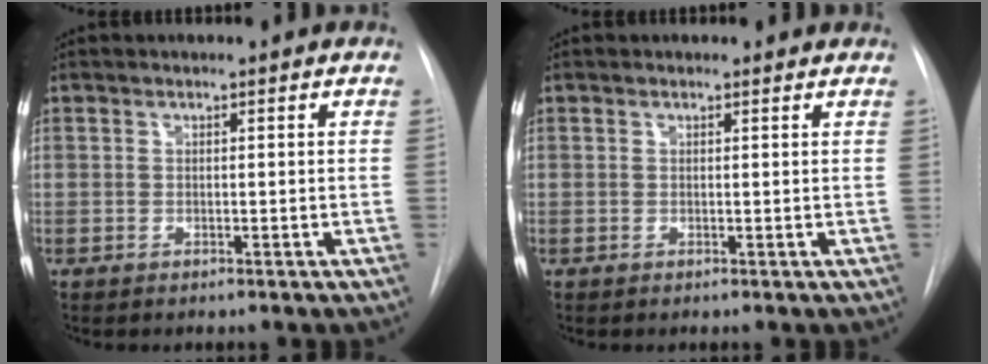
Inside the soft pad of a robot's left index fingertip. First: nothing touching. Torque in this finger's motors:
{"motor_torque": [0.13, -0.12, -0.17, 0.01]}